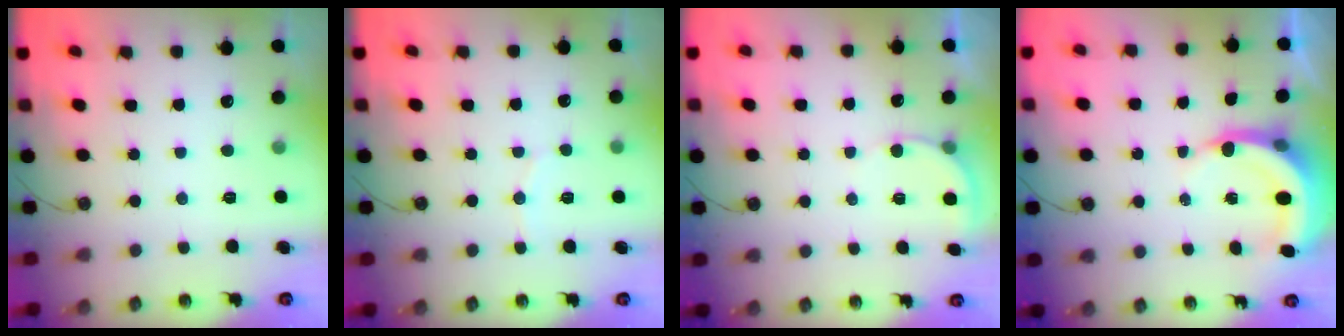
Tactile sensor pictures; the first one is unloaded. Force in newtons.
{"total": 5.3, "press": 5.2, "slide": 0.7}
{"total": 4.6, "press": 4.6, "slide": 0.3}
{"total": 5.2, "press": 5.2, "slide": 0.6}